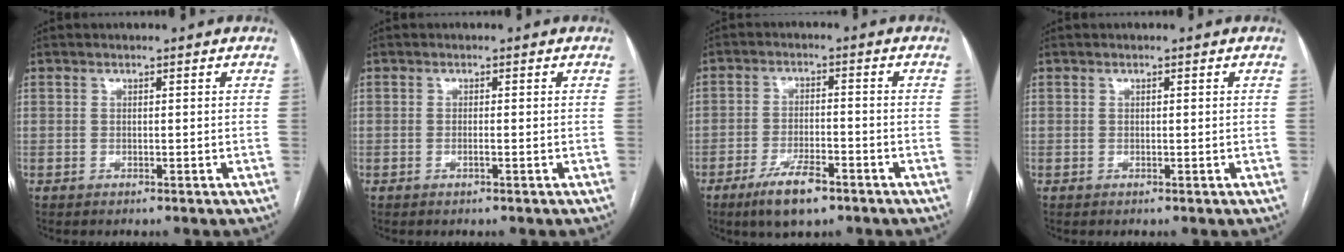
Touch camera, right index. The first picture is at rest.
{"total": 0.8, "force": [-0.3, 0.0, 0.7], "torque": [-0.015, 0.000, -0.005]}
{"total": 7.2, "force": [-4.7, 2.1, 5.1], "torque": [-0.097, -0.007, -0.078]}
{"total": 0.0}